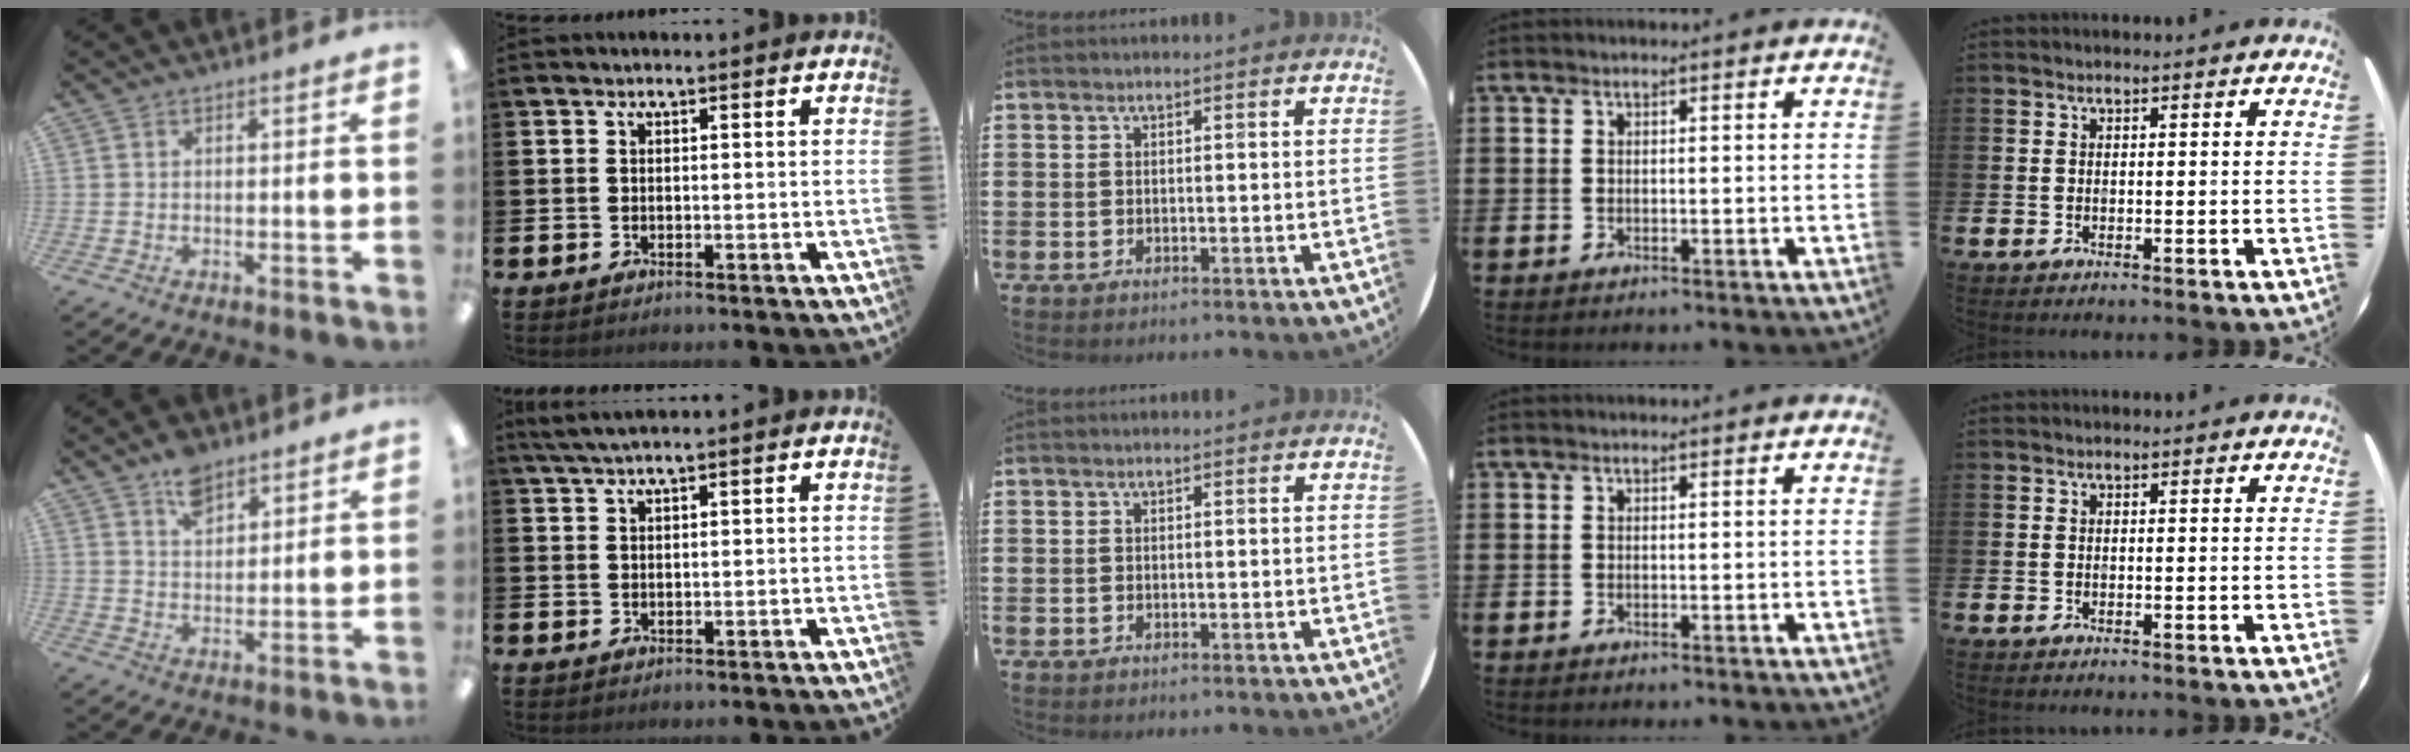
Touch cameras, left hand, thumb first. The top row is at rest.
{"thumb": {"total": 6.8, "force": [4.8, 3.8, 2.9], "torque": [-0.041, -0.018, 0.084]}, "index": {"total": 2.6, "force": [2.1, 0.0, 1.4], "torque": [-0.038, 0.002, 0.040]}}